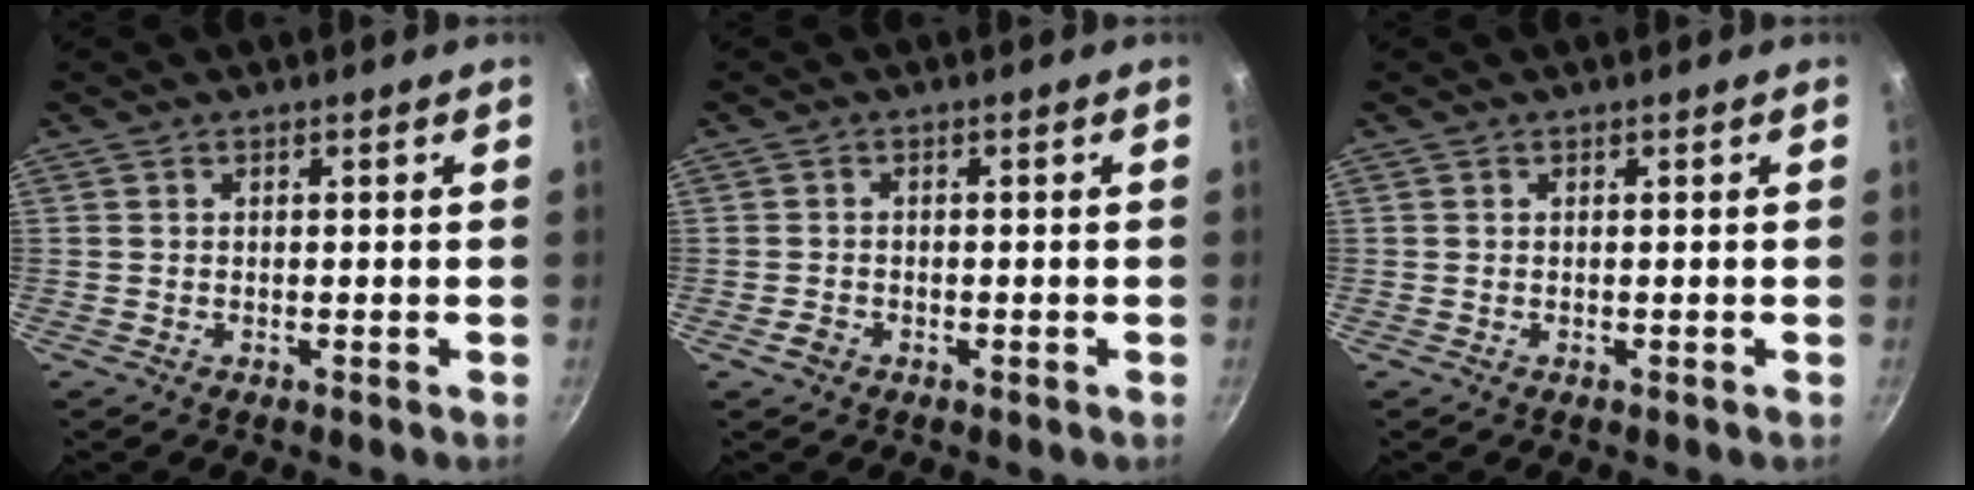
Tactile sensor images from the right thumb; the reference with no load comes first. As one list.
[{"total": 1.9, "force": [-1.0, 1.4, 0.8], "torque": [-0.012, 0.010, -0.016]}, {"total": 0.0}]